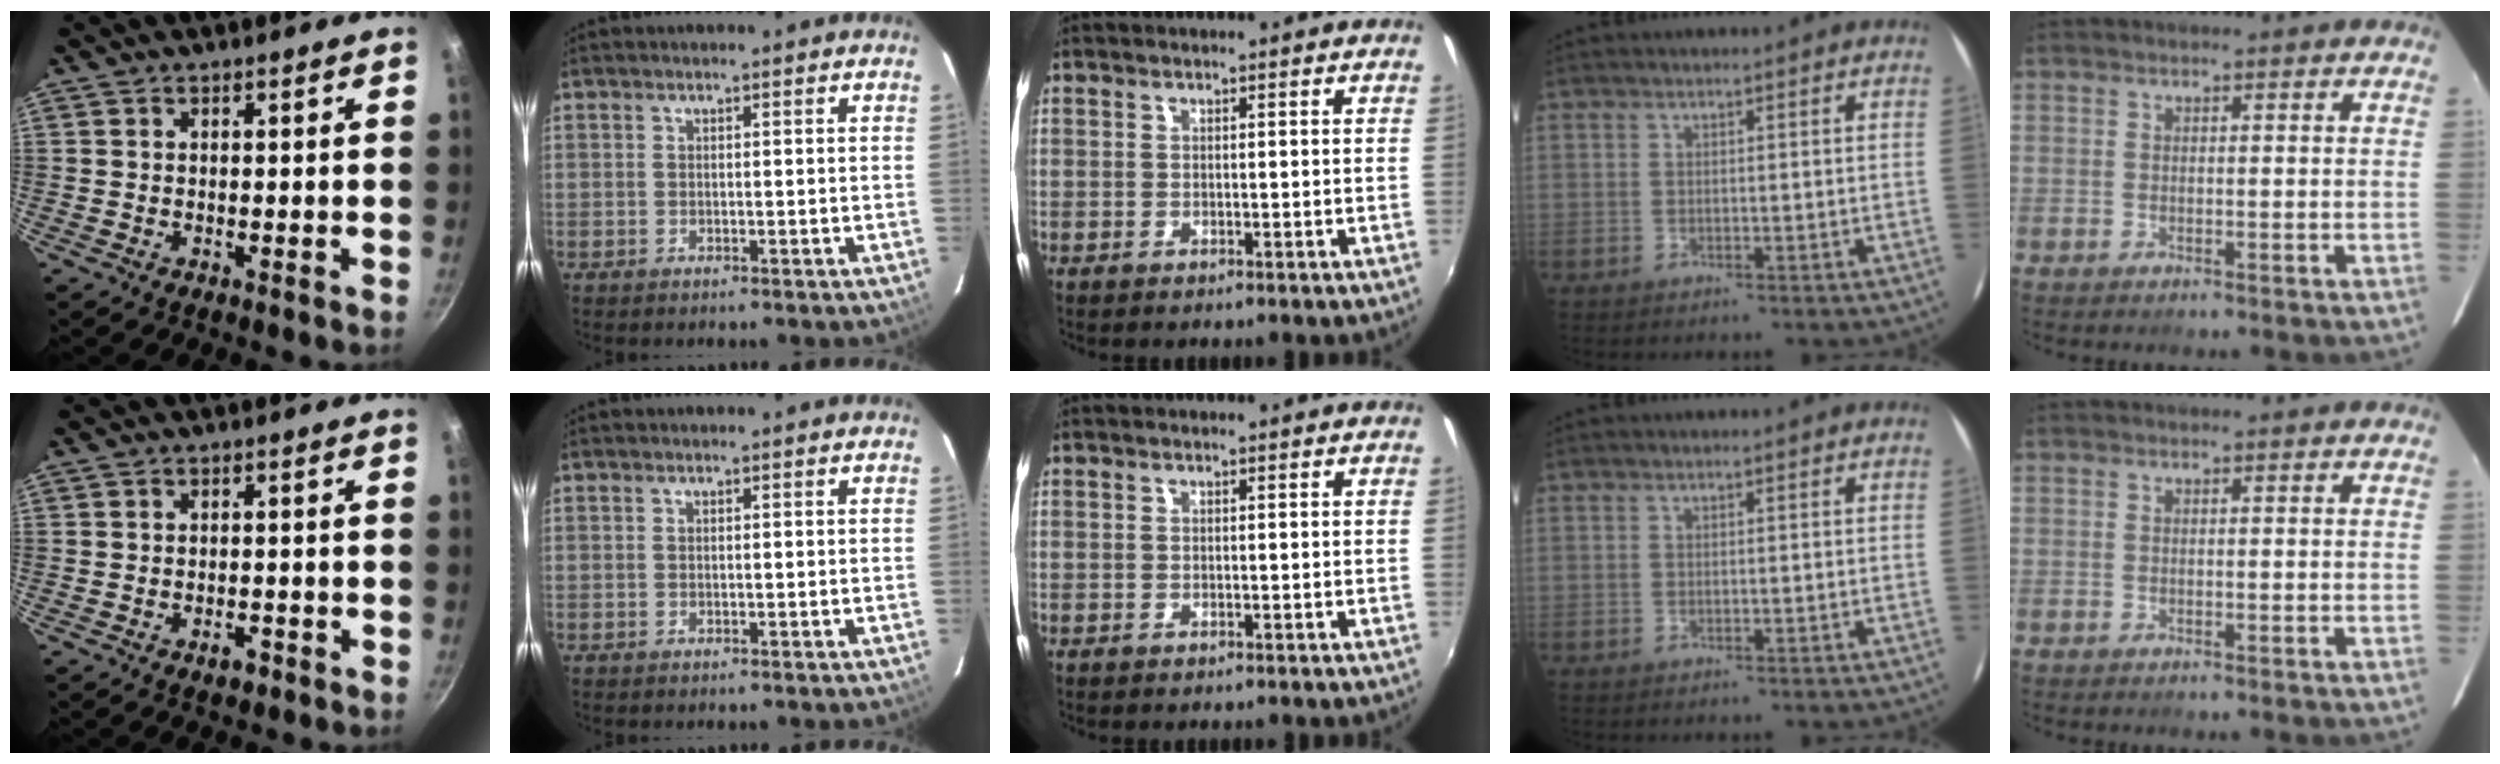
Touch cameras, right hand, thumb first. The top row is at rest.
{"thumb": {"total": 2.3, "force": [-1.3, 1.2, 1.4], "torque": [-0.014, 0.013, -0.018]}}